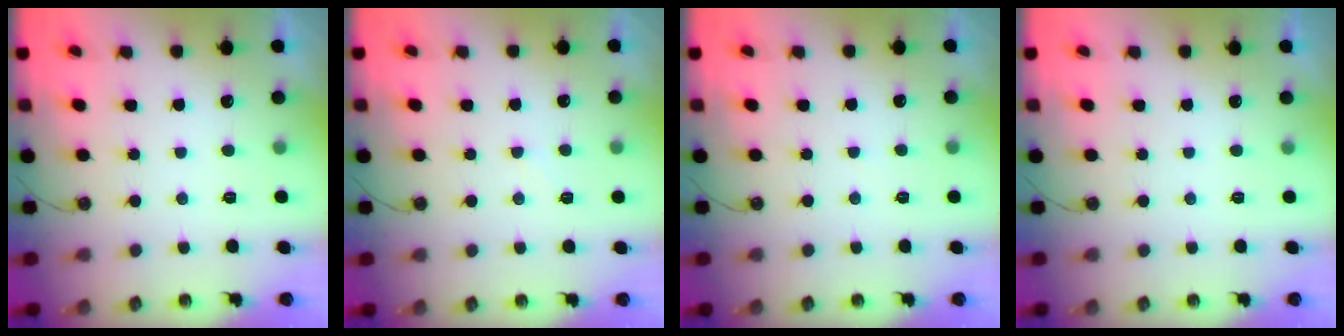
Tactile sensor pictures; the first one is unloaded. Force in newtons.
{"total": 5.1, "press": 5.1, "slide": 0.7}
{"total": 2.4, "press": 2.3, "slide": 0.4}
{"total": 0.0}